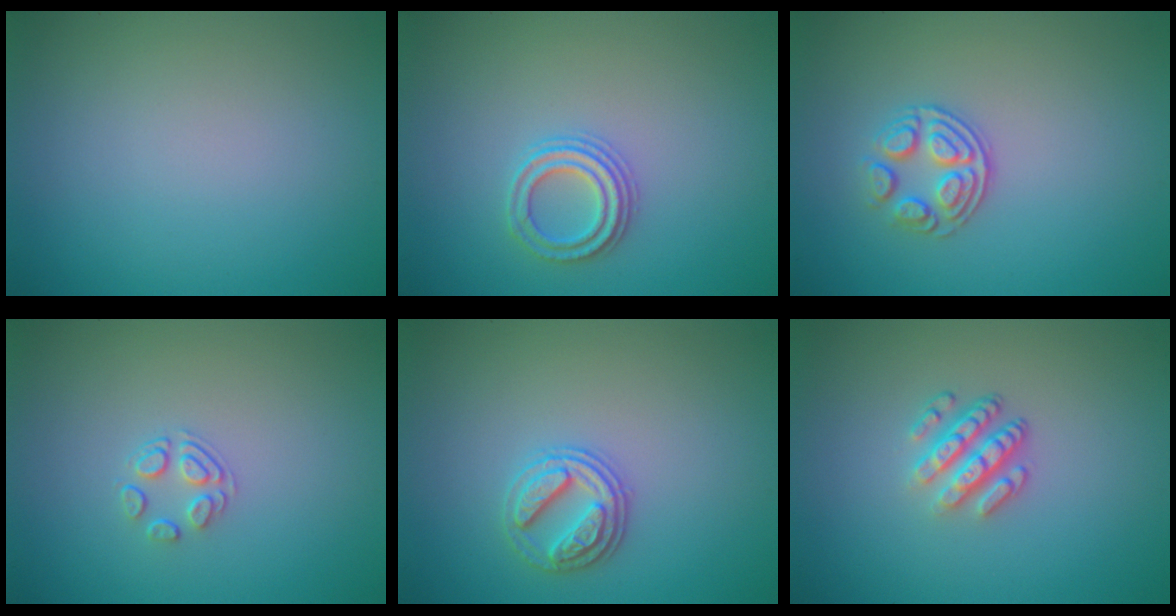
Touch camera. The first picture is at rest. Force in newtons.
{"total": 2.3, "press": 2.2, "slide": 0.6}
{"total": 2.9, "press": 2.5, "slide": 1.4}
{"total": 1.7, "press": 1.0, "slide": 1.4}
{"total": 2.6, "press": 2.6, "slide": 0.5}
{"total": 3.4, "press": 2.5, "slide": 2.2}